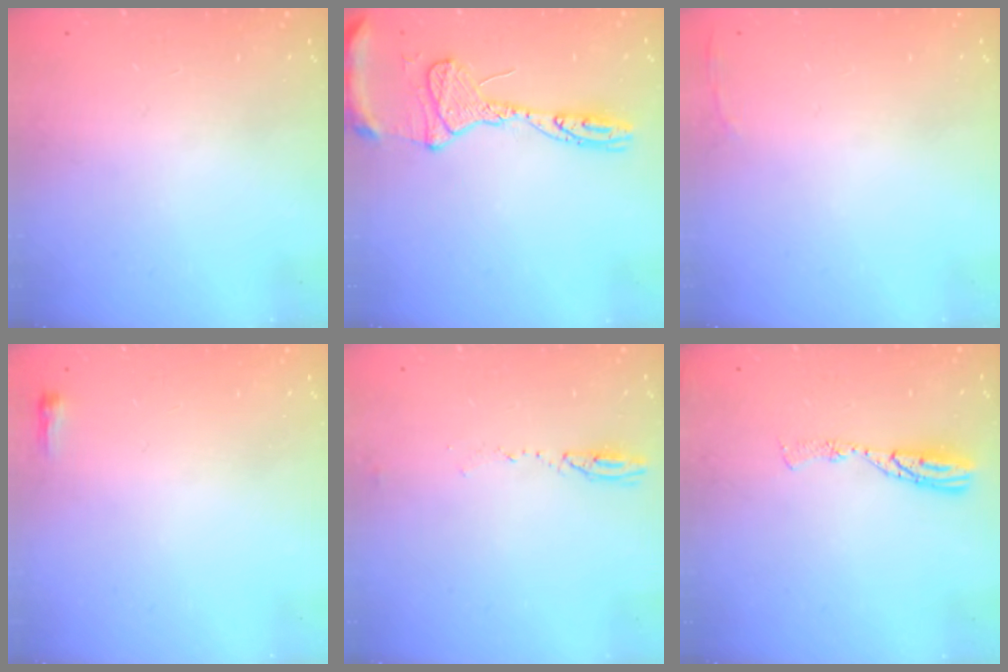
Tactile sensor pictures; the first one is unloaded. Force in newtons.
{"total": 15.5, "press": 15.4, "slide": 1.2}
{"total": 2.8, "press": 2.6, "slide": 0.9}
{"total": 2.3, "press": 2.2, "slide": 0.7}
{"total": 3.7, "press": 3.6, "slide": 1.1}
{"total": 7.8, "press": 7.8, "slide": 0.8}